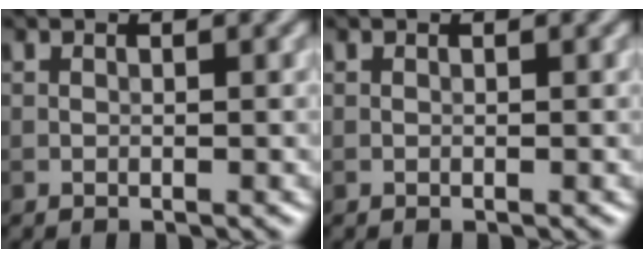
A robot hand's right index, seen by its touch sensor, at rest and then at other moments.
{"total": 0.0}